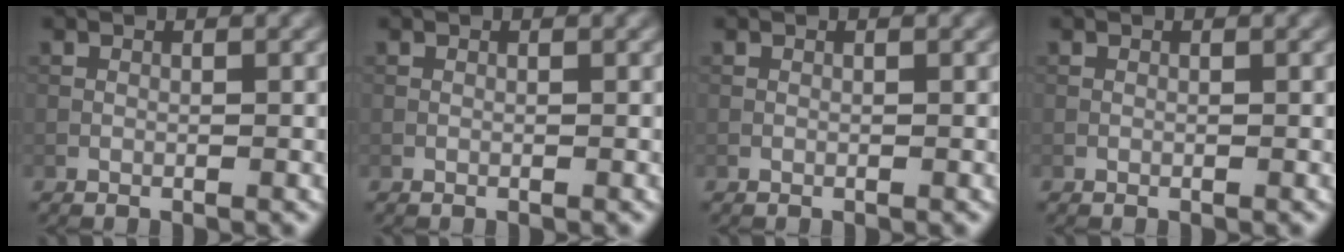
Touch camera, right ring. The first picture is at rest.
{"total": 0.0}
{"total": 0.0}
{"total": 0.0}